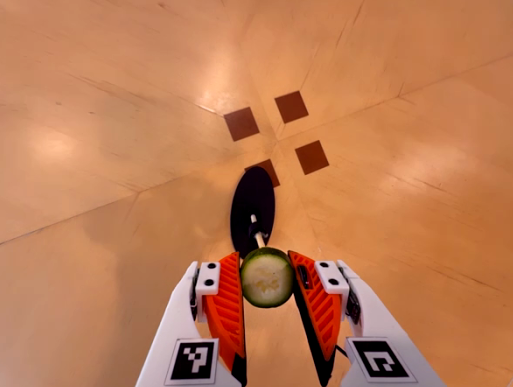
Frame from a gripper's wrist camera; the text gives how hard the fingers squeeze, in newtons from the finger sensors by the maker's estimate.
{"total": 6.5, "left": 6.5, "right": 6.4}